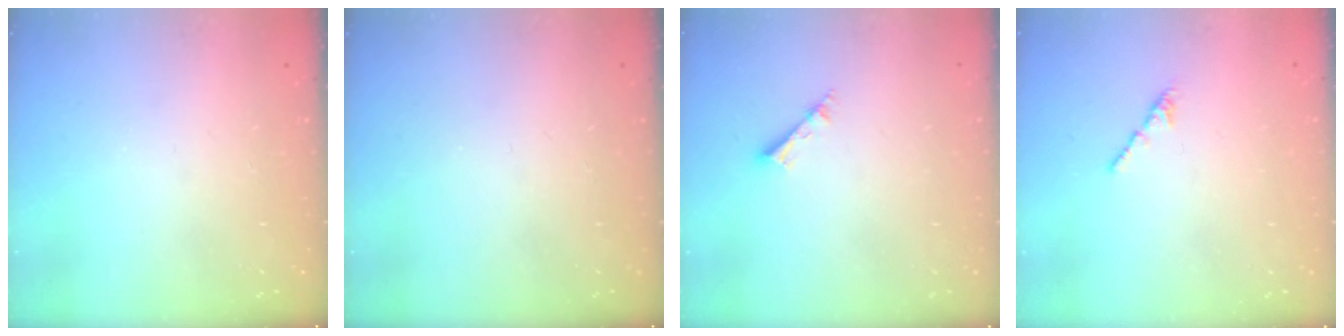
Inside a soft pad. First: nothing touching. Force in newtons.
{"total": 0.0}
{"total": 2.3, "press": 2.3, "slide": 0.1}
{"total": 1.3, "press": 1.2, "slide": 0.4}